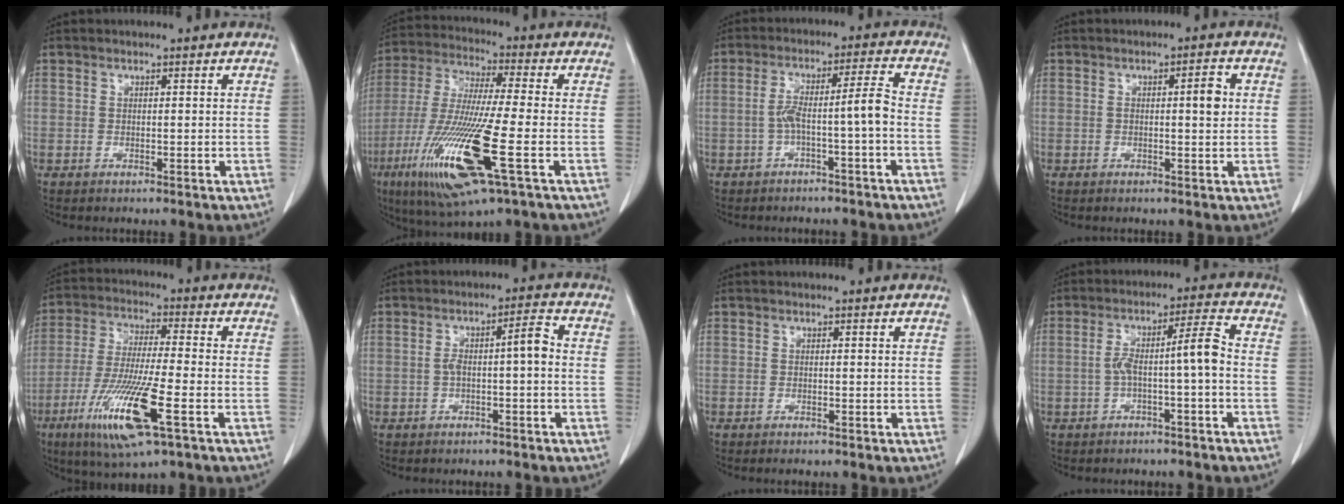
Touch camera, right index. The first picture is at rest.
{"total": 17.6, "force": [-6.5, 1.2, 16.3], "torque": [-0.352, -0.037, -0.122]}
{"total": 6.0, "force": [-1.9, -0.2, 5.7], "torque": [-0.108, 0.029, -0.026]}
{"total": 3.2, "force": [0.4, 0.6, 3.1], "torque": [-0.048, 0.006, 0.005]}
{"total": 14.0, "force": [-5.9, 0.9, 12.7], "torque": [-0.258, -0.030, -0.106]}
{"total": 4.6, "force": [-0.6, 0.7, 4.5], "torque": [-0.076, 0.023, -0.005]}
{"total": 0.6, "force": [-0.6, 0.0, 0.3], "torque": [-0.008, -0.002, -0.009]}
{"total": 6.3, "force": [-1.3, 0.2, 6.1], "torque": [-0.109, 0.032, -0.018]}